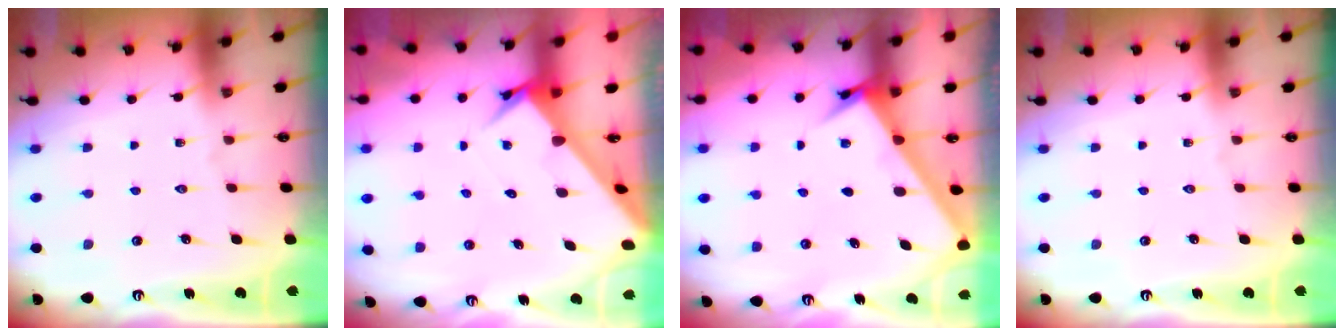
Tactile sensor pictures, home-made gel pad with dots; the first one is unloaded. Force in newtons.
{"total": 3.6, "press": 3.6, "slide": 0.3}
{"total": 3.4, "press": 3.4, "slide": 0.4}
{"total": 0.0}